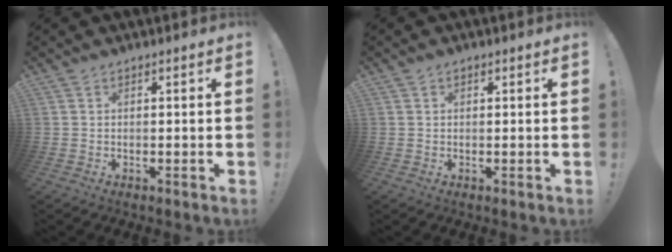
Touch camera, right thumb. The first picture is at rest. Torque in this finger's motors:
{"motor_torque": [-0.06, -0.05, -0.10, 0.38, 0.06]}